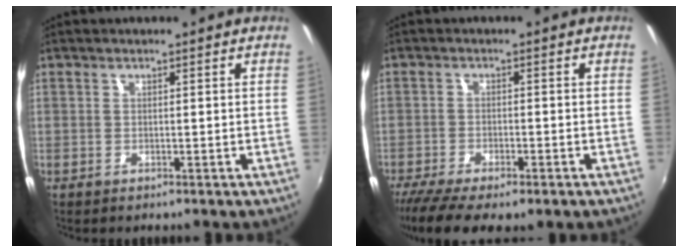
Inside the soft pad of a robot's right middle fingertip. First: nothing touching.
{"total": 9.9, "force": [-7.4, 2.7, 6.1], "torque": [-0.142, -0.045, -0.125]}